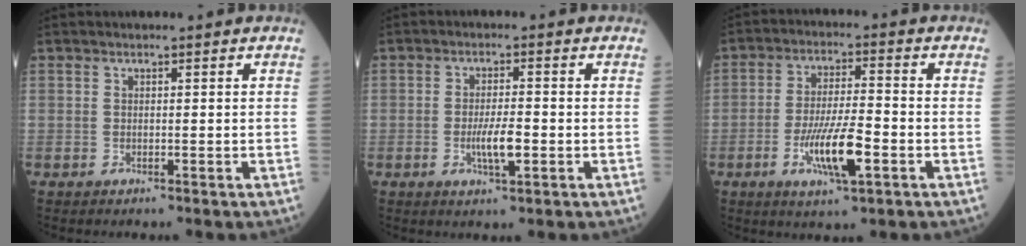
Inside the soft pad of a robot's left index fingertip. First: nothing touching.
{"total": 4.3, "force": [-1.3, 0.8, 4.0], "torque": [-0.080, -0.007, -0.023]}
{"total": 9.0, "force": [-3.5, 1.5, 8.2], "torque": [-0.159, -0.012, -0.063]}